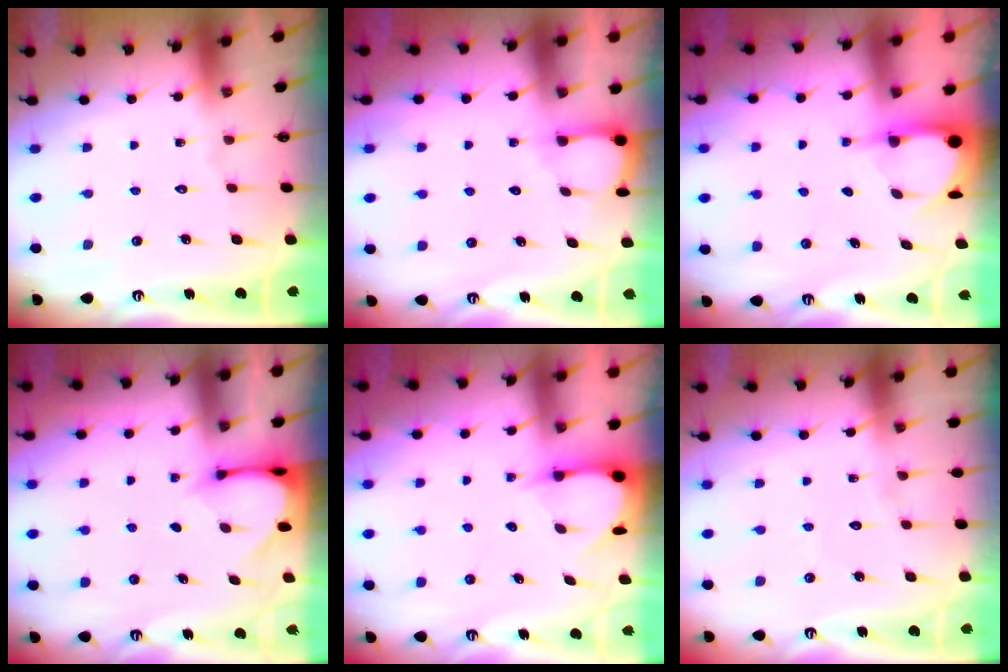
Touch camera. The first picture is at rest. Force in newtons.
{"total": 4.6, "press": 4.6, "slide": 0.4}
{"total": 4.0, "press": 3.9, "slide": 0.3}
{"total": 3.4, "press": 3.3, "slide": 0.3}
{"total": 3.6, "press": 3.6, "slide": 0.3}
{"total": 2.3, "press": 2.3, "slide": 0.2}